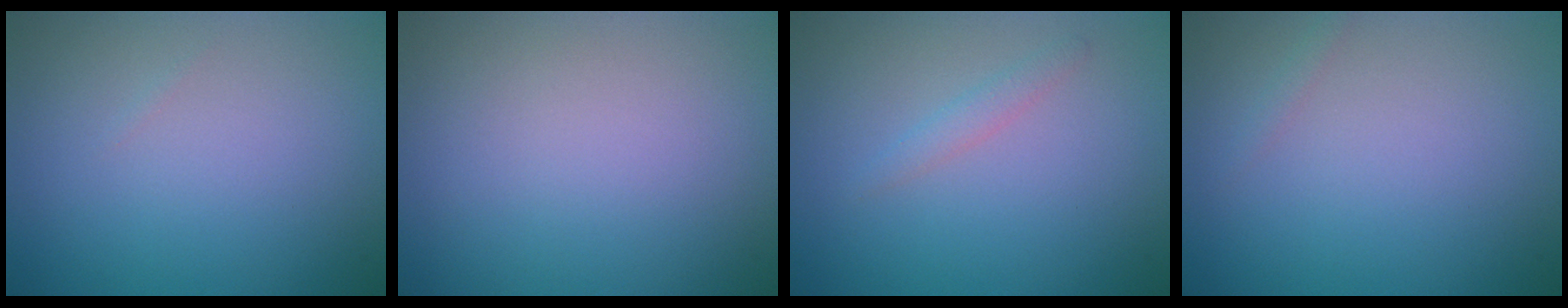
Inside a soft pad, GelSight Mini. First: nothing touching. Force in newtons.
{"total": 0.0}
{"total": 1.1, "press": 1.1, "slide": 0.2}
{"total": 0.5, "press": 0.5, "slide": 0.0}